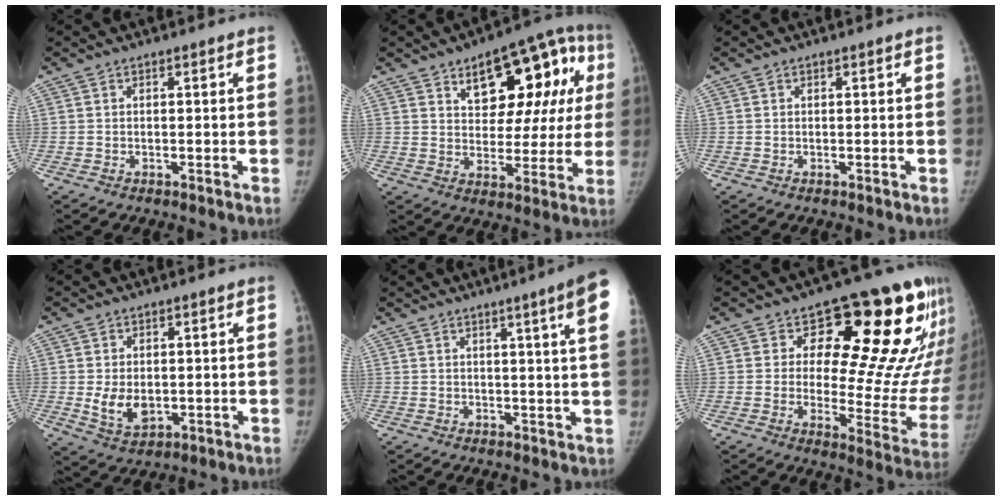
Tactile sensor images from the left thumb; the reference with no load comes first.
{"total": 19.0, "force": [6.9, 10.1, 14.5], "torque": [-0.135, 0.010, 0.092]}
{"total": 0.0}
{"total": 6.3, "force": [-0.3, 4.4, 4.5], "torque": [-0.063, -0.012, 0.007]}
{"total": 9.7, "force": [5.0, -0.6, 8.3], "torque": [-0.103, -0.017, 0.050]}
{"total": 21.6, "force": [10.7, 10.1, 15.8], "torque": [-0.137, -0.058, 0.142]}